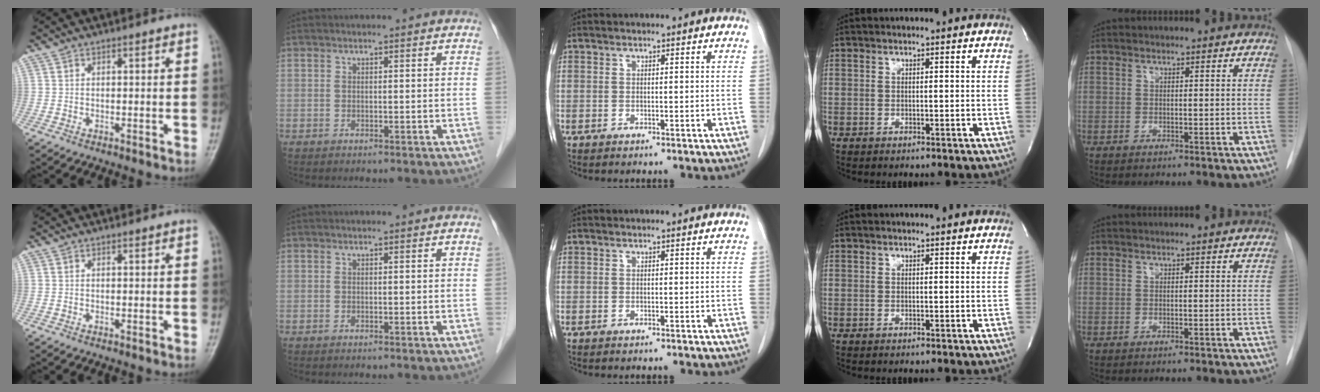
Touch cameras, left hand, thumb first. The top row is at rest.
{}